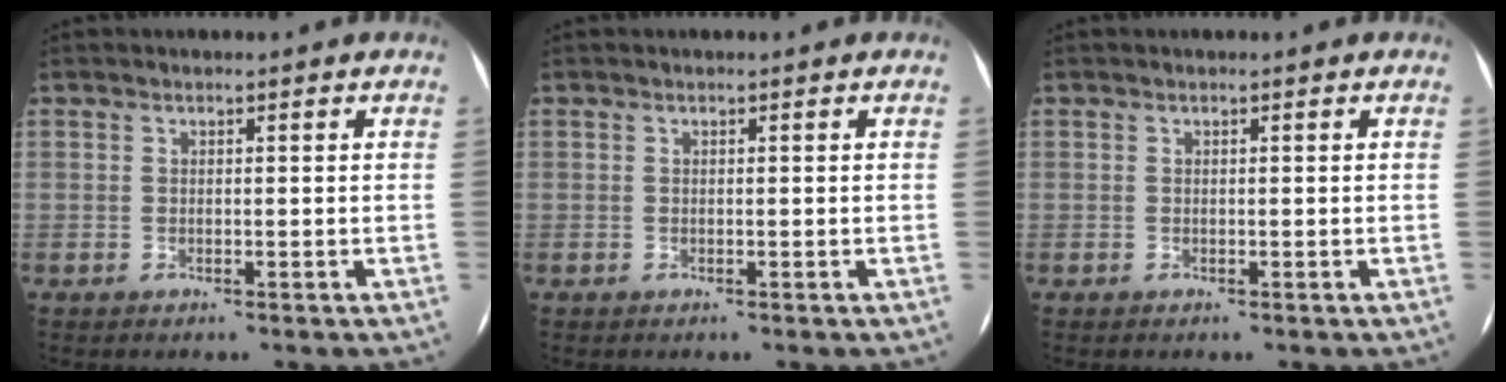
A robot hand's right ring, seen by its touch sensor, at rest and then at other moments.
{"total": 0.0}
{"total": 0.0}